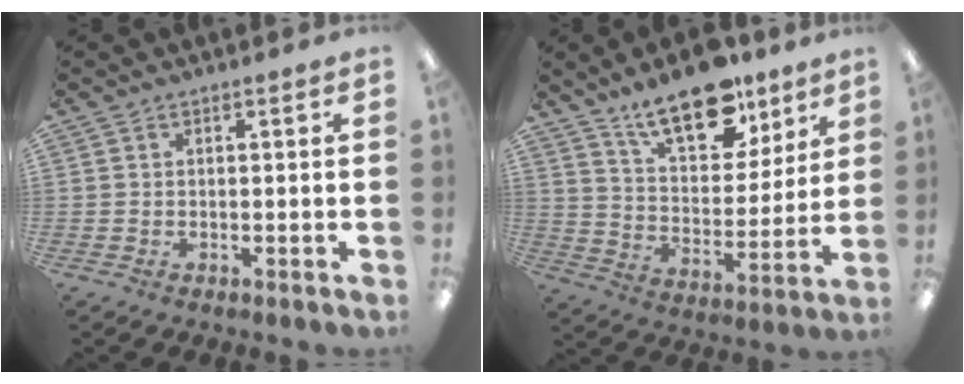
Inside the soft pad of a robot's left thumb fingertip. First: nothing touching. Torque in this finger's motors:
{"motor_torque": [0.19, 0.20, 1.49, -1.28, 0.06]}